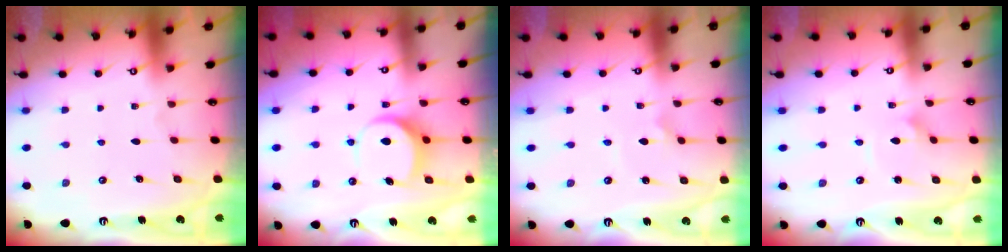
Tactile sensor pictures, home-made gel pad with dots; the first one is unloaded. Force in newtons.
{"total": 6.9, "press": 6.9, "slide": 0.3}
{"total": 2.1, "press": 2.1, "slide": 0.1}
{"total": 2.3, "press": 2.3, "slide": 0.1}